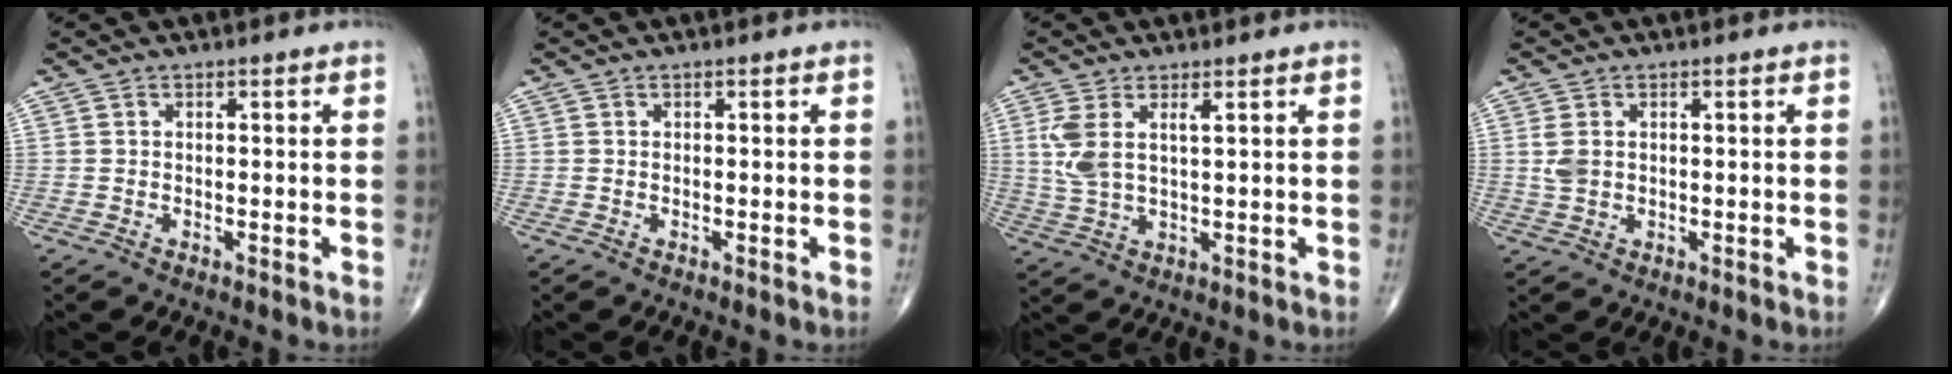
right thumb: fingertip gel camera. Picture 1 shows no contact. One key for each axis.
{"total": 0.0}
{"total": 6.0, "fx": 2.1, "fy": 2.3, "fz": 5.2, "tx": -0.124, "ty": -0.007, "tz": 0.052}
{"total": 2.9, "fx": 0.5, "fy": 1.9, "fz": 2.1, "tx": -0.050, "ty": 0.000, "tz": 0.015}